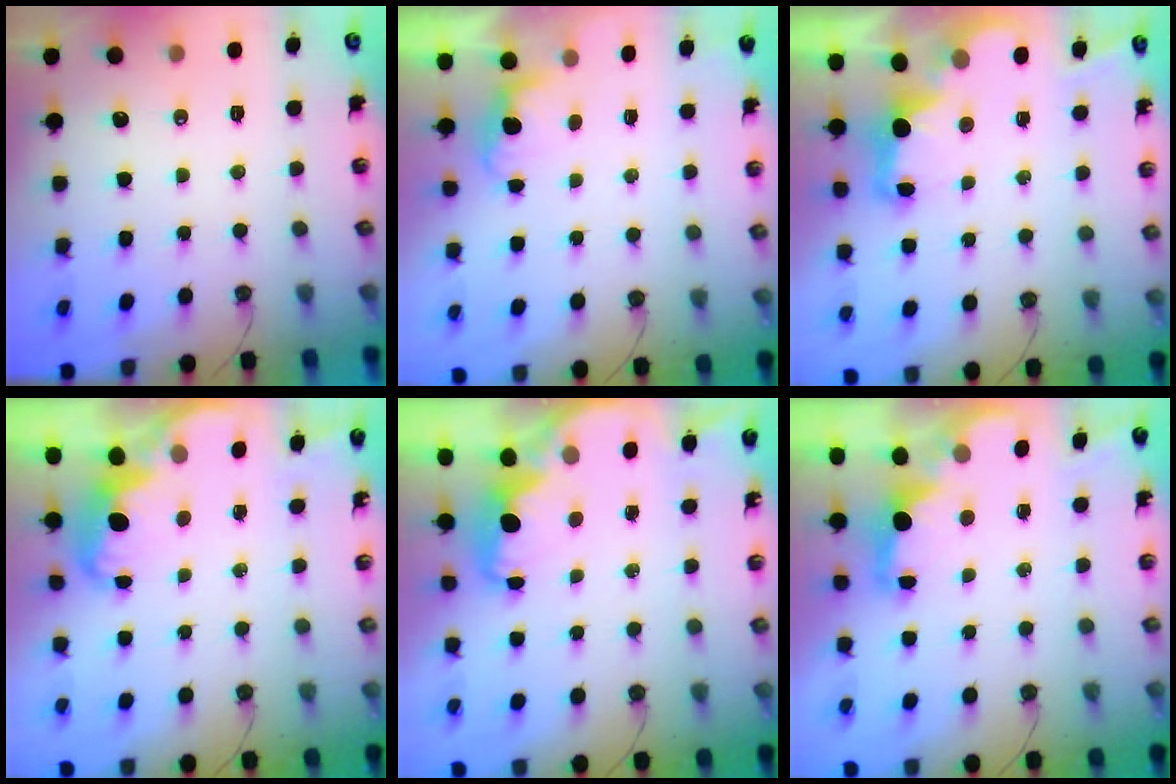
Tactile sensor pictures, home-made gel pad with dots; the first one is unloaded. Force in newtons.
{"total": 1.3, "press": 1.0, "slide": 0.8}
{"total": 2.9, "press": 2.8, "slide": 0.6}
{"total": 2.7, "press": 2.6, "slide": 0.6}
{"total": 2.3, "press": 2.2, "slide": 0.5}
{"total": 1.8, "press": 1.6, "slide": 0.8}